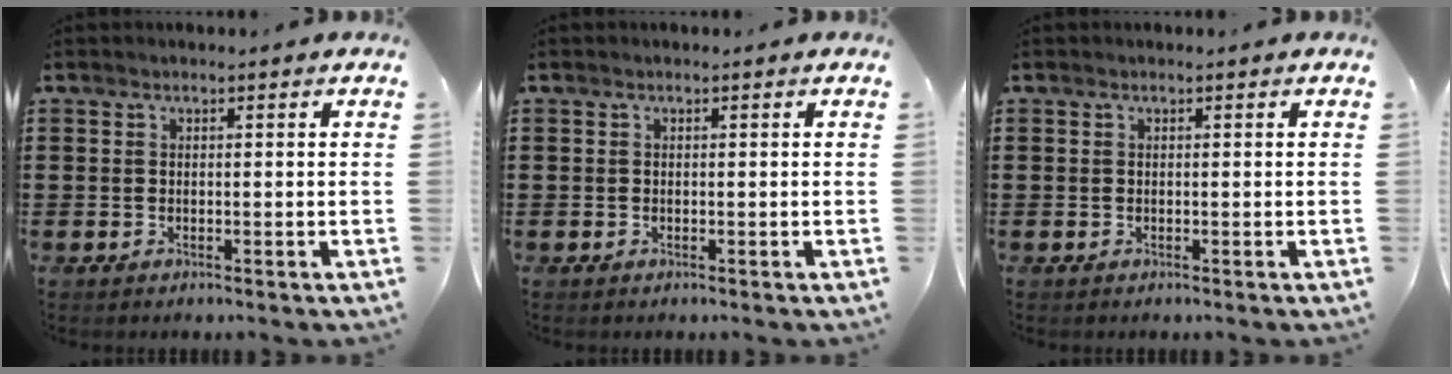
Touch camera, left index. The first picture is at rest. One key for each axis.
{"total": 0.0}
{"total": 0.0}